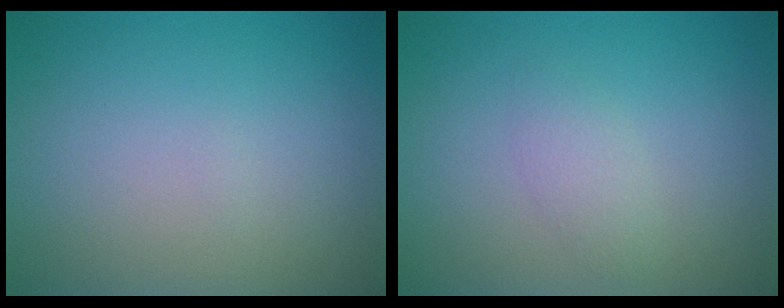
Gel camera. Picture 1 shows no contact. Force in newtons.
{"total": 1.5, "press": 1.5, "slide": 0.1}